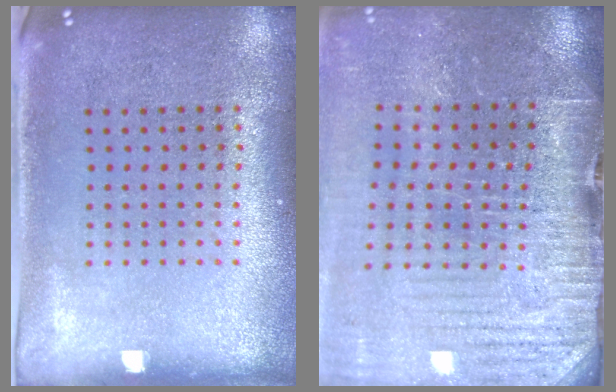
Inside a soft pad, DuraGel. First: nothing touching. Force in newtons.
{"total": 4.1, "press": 3.9, "slide": 1.3}